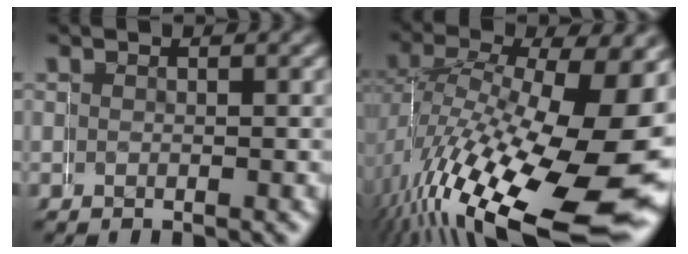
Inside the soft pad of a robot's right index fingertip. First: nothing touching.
{"total": 15.5, "force": [-4.5, 6.8, 13.1], "torque": [-0.225, -0.069, -0.019]}